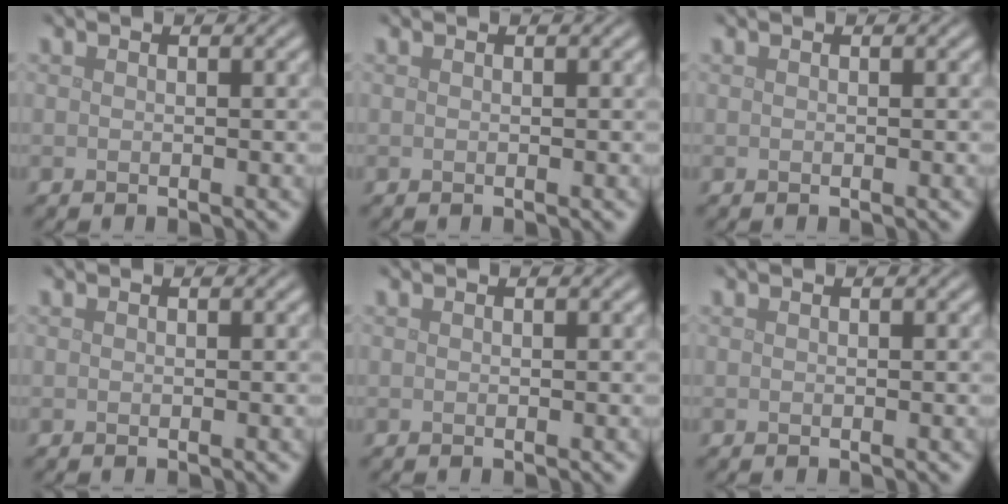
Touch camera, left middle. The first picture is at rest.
{"total": 0.0}
{"total": 0.0}
{"total": 0.0}
{"total": 0.0}
{"total": 0.0}